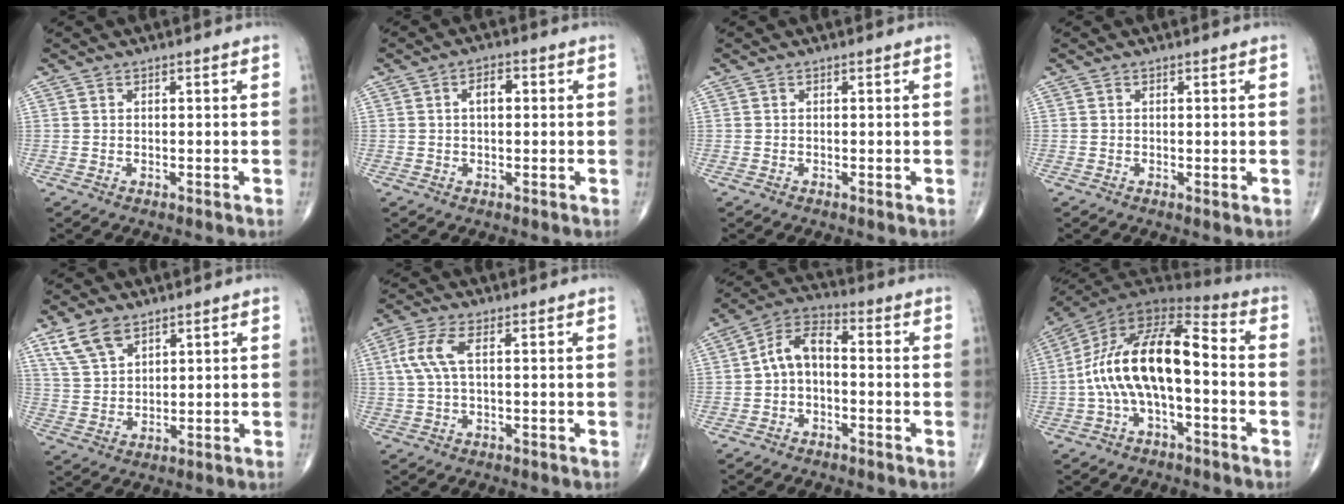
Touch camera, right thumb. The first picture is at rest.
{"total": 3.4, "force": [0.5, 1.9, 2.8], "torque": [-0.040, 0.011, 0.005]}
{"total": 0.0}
{"total": 0.5, "force": [-0.1, 0.1, 0.5], "torque": [-0.012, -0.003, -0.002]}
{"total": 7.3, "force": [4.7, 3.8, 4.0], "torque": [-0.072, -0.016, 0.101]}
{"total": 5.9, "force": [1.2, 1.9, 5.5], "torque": [-0.154, 0.014, 0.025]}
{"total": 7.4, "force": [-0.8, 4.4, 5.9], "torque": [-0.100, 0.033, -0.029]}
{"total": 17.7, "force": [-2.1, 8.0, 15.7], "torque": [-0.288, 0.055, -0.045]}